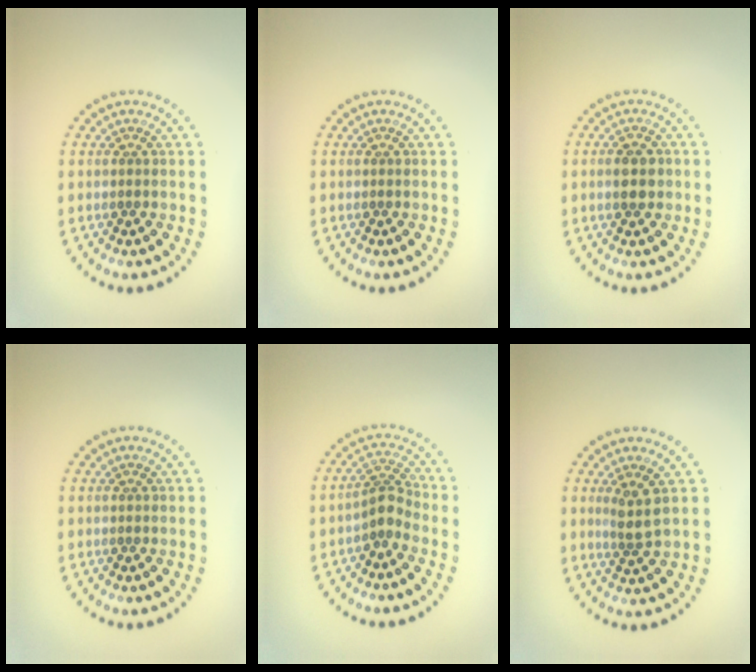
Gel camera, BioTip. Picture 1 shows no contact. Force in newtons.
{"total": 0.0}
{"total": 2.9, "press": 2.9, "slide": 0.0}
{"total": 0.0}
{"total": 2.5, "press": 1.9, "slide": 1.7}
{"total": 2.0, "press": 1.6, "slide": 1.3}